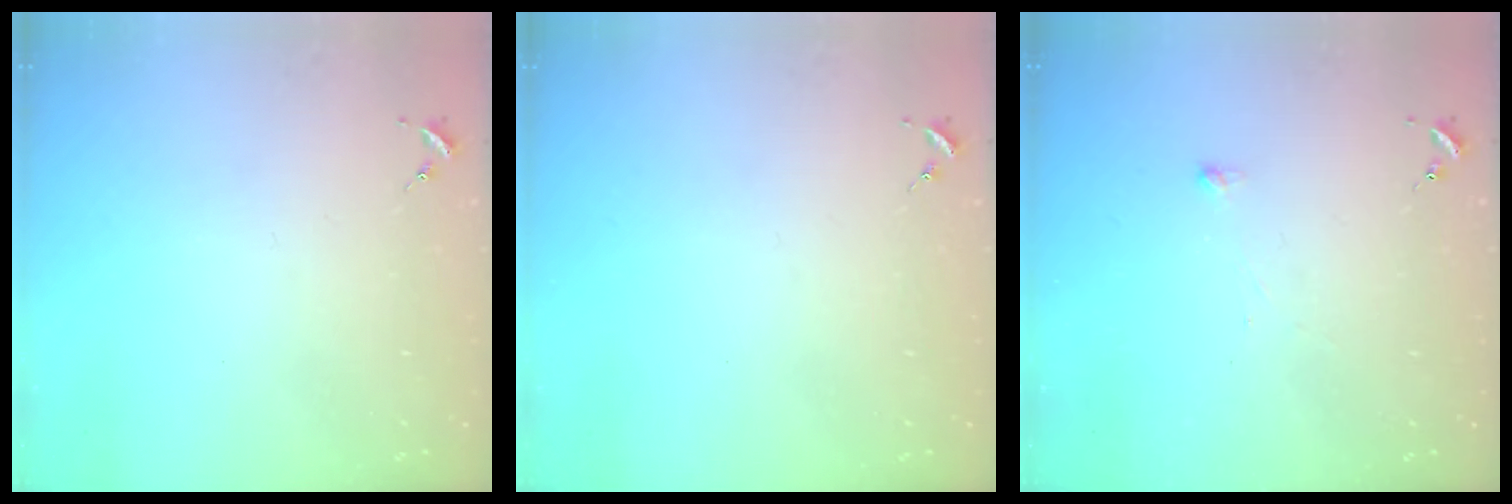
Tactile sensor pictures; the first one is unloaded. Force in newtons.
{"total": 0.0}
{"total": 3.1, "press": 3.1, "slide": 0.3}